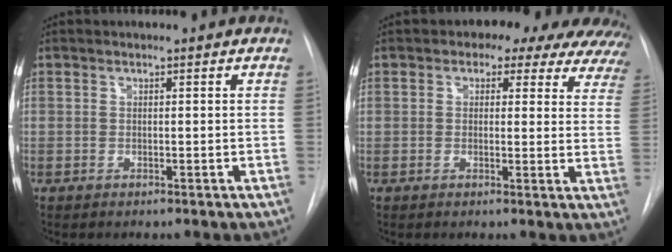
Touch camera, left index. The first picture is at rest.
{"total": 15.8, "force": [12.5, 6.8, 6.8], "torque": [-0.088, 0.009, 0.124]}